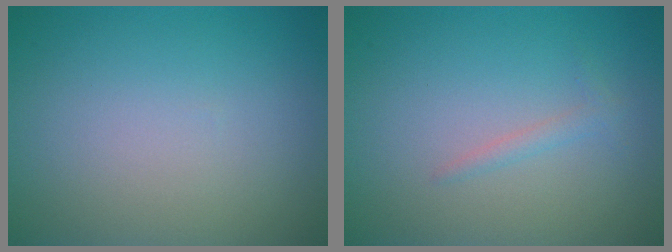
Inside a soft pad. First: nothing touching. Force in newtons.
{"total": 1.0, "press": 1.0, "slide": 0.1}